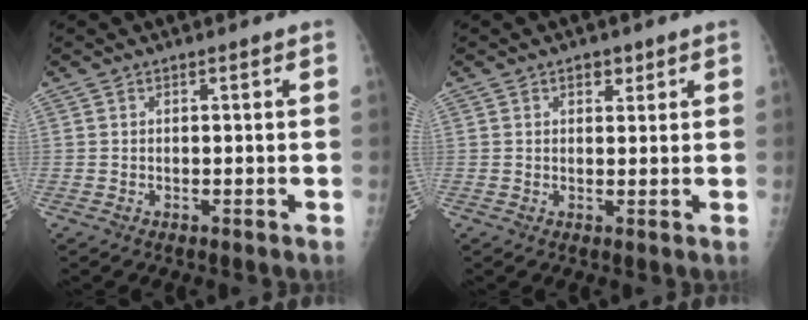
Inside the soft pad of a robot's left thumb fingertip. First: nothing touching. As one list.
[{"total": 2.3, "force": [1.3, 1.5, 1.1], "torque": [0.002, -0.005, 0.018]}]